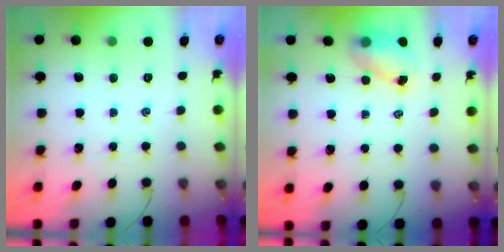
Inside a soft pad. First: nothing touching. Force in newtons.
{"total": 5.6, "press": 5.6, "slide": 0.5}